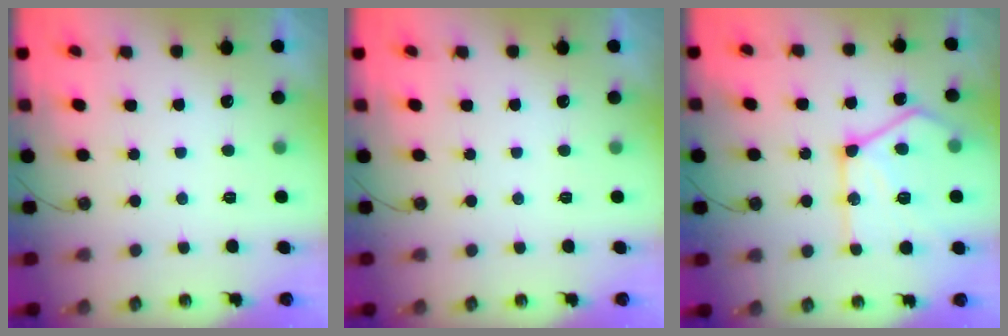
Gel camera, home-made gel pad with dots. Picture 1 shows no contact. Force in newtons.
{"total": 0.0}
{"total": 20.0, "press": 19.9, "slide": 1.9}